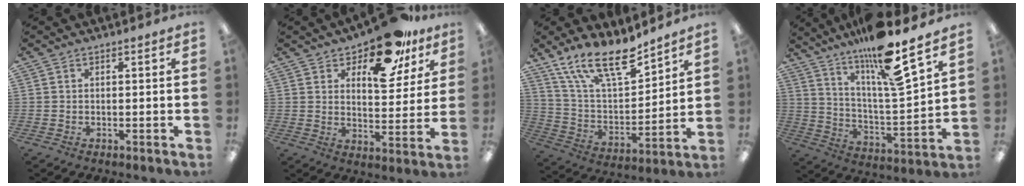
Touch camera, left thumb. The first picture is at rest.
{"total": 16.2, "force": [11.1, 7.4, 9.1], "torque": [-0.132, -0.063, 0.190]}
{"total": 16.9, "force": [13.2, 5.6, 9.0], "torque": [-0.178, -0.078, 0.234]}
{"total": 15.7, "force": [12.2, 1.1, 9.8], "torque": [-0.175, -0.082, 0.197]}